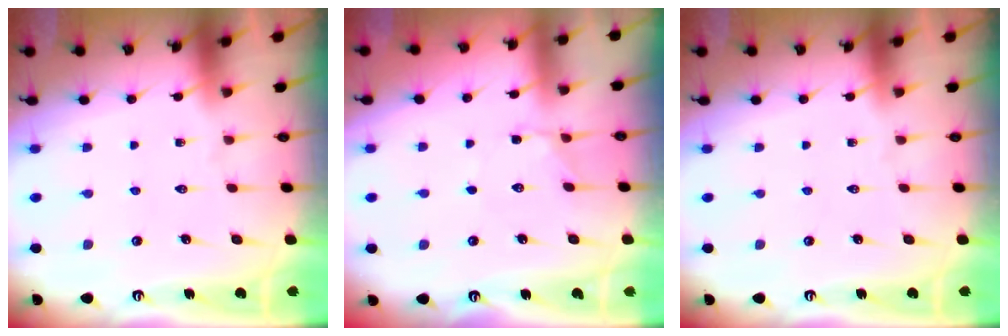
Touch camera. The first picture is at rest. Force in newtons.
{"total": 2.3, "press": 2.2, "slide": 0.6}
{"total": 0.0}